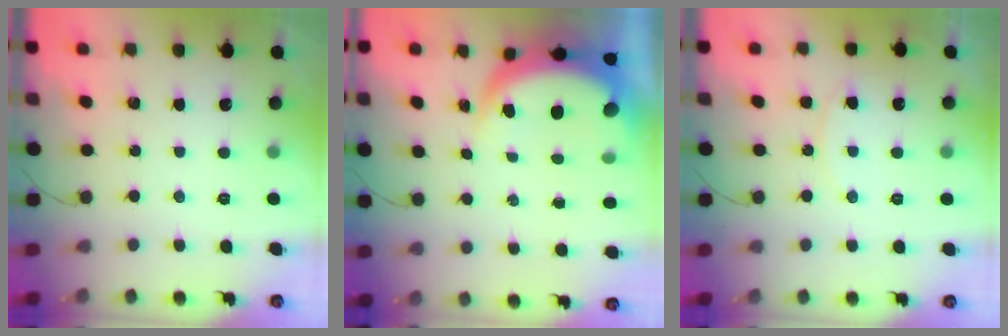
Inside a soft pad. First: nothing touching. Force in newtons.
{"total": 6.6, "press": 6.5, "slide": 1.0}
{"total": 5.8, "press": 5.8, "slide": 0.6}